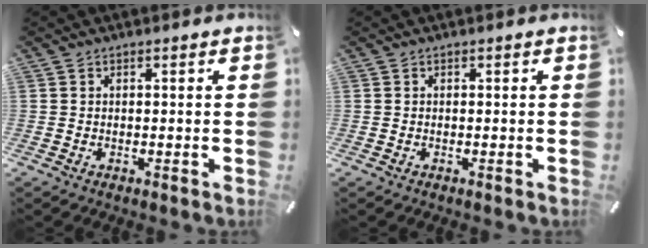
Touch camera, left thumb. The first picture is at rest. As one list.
[{"total": 0.0}]